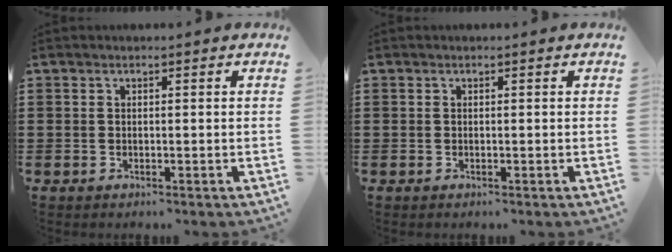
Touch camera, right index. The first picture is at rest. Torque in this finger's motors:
{"motor_torque": [0.03, 0.03, 0.00, 0.00]}